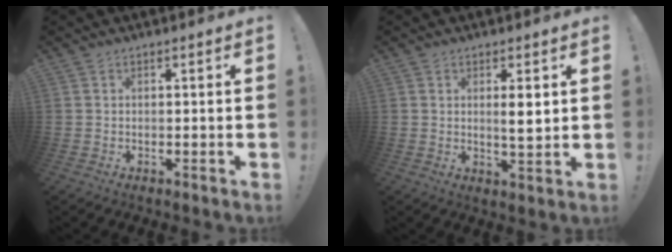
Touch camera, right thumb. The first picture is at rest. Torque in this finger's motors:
{"motor_torque": [0.11, 0.12, 0.52, 0.09, 0.00]}